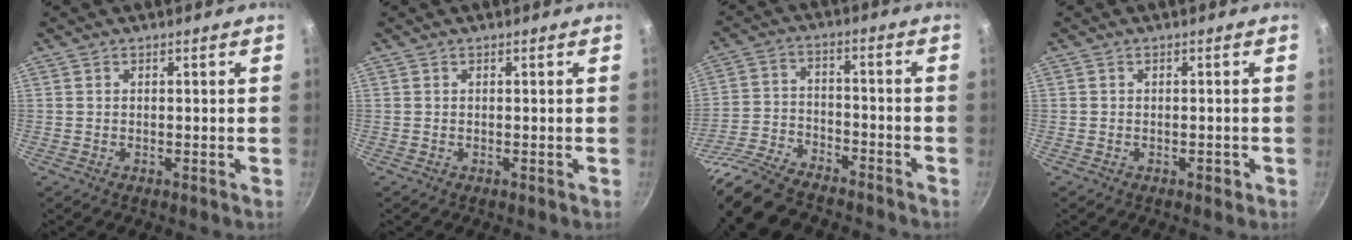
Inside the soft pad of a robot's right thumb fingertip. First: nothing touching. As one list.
[{"total": 0.0}, {"total": 18.5, "force": [-15.4, 6.4, 8.0], "torque": [-0.149, 0.058, -0.275]}, {"total": 1.3, "force": [-0.6, 0.8, 0.8], "torque": [-0.007, 0.007, -0.007]}]